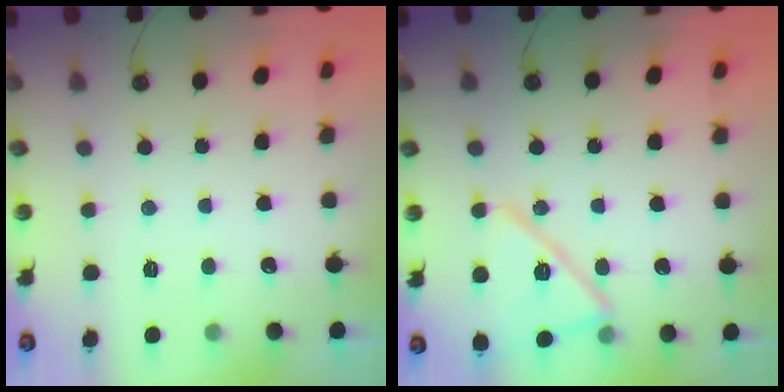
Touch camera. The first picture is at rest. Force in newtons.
{"total": 15.7, "press": 15.7, "slide": 0.4}